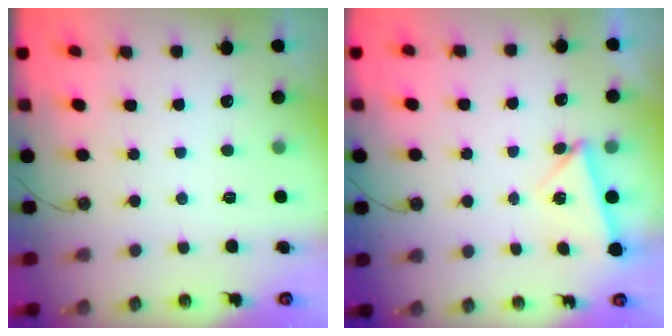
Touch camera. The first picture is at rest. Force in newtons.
{"total": 4.4, "press": 3.8, "slide": 2.2}